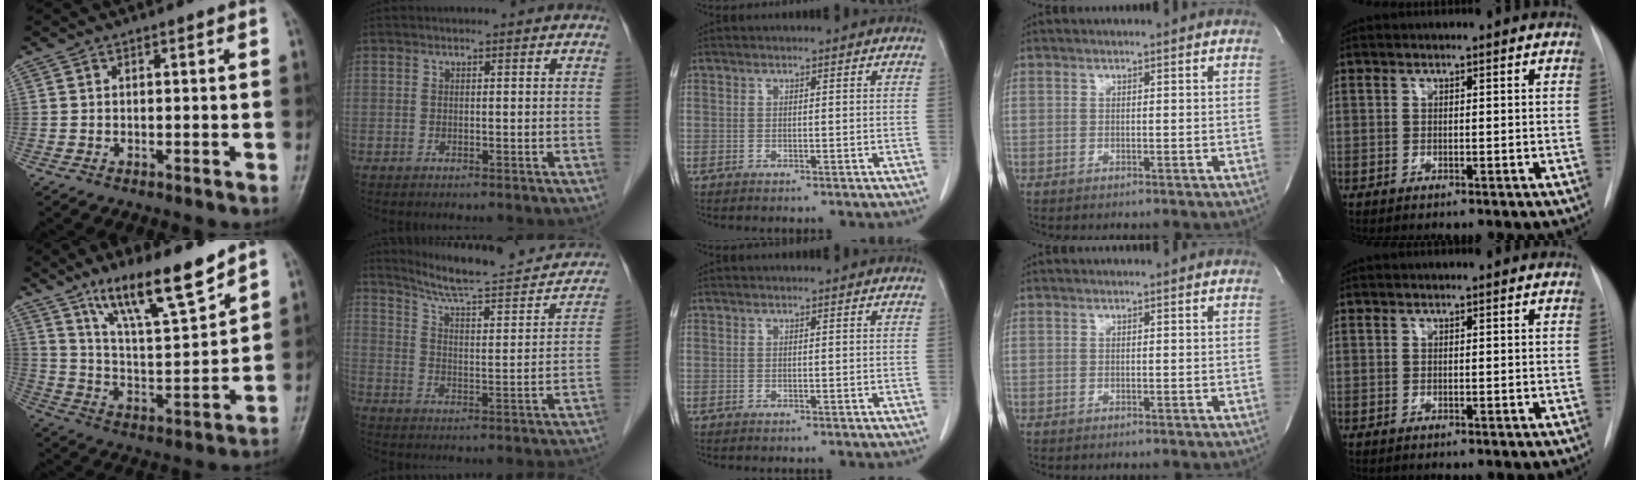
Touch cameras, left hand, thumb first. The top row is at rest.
{"thumb": {"total": 15.2, "force": [11.0, 3.3, 10.0], "torque": [-0.152, -0.069, 0.204]}, "index": {"total": 19.3, "force": [17.1, 2.4, 8.5], "torque": [-0.118, -0.021, 0.233]}}